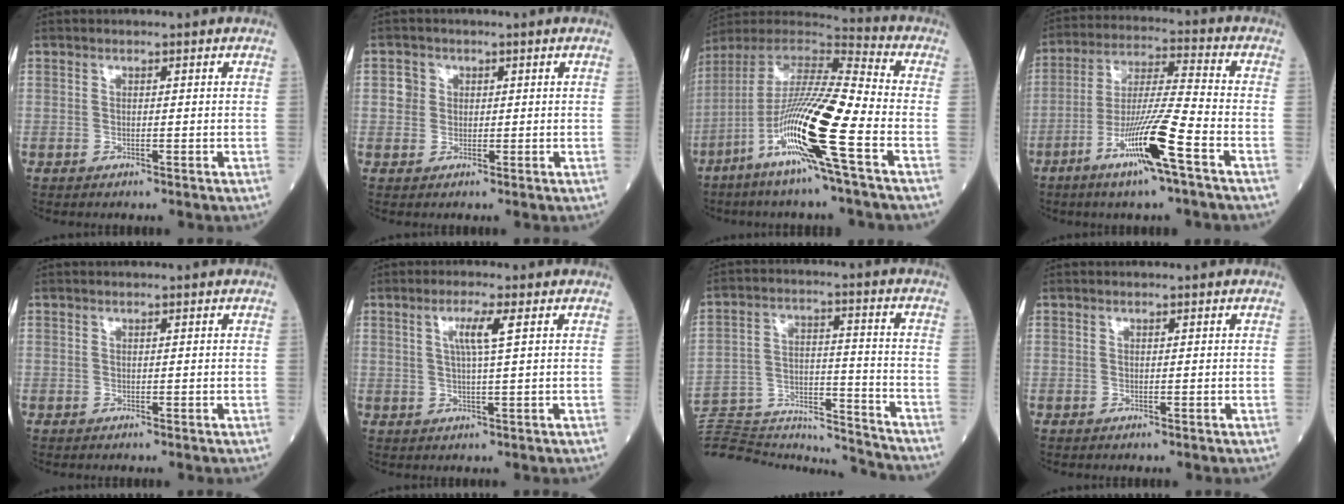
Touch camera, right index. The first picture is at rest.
{"total": 2.1, "force": [0.2, 2.1, 0.3], "torque": [-0.002, 0.009, 0.003]}
{"total": 18.0, "force": [-7.1, -0.4, 16.5], "torque": [-0.333, -0.025, -0.143]}
{"total": 12.3, "force": [-6.0, -0.5, 10.8], "torque": [-0.208, -0.012, -0.114]}
{"total": 0.0}
{"total": 3.8, "force": [1.2, -0.4, 3.6], "torque": [-0.070, 0.001, 0.022]}
{"total": 23.8, "force": [-22.5, 5.0, 6.0], "torque": [-0.155, 0.014, -0.339]}
{"total": 0.0}